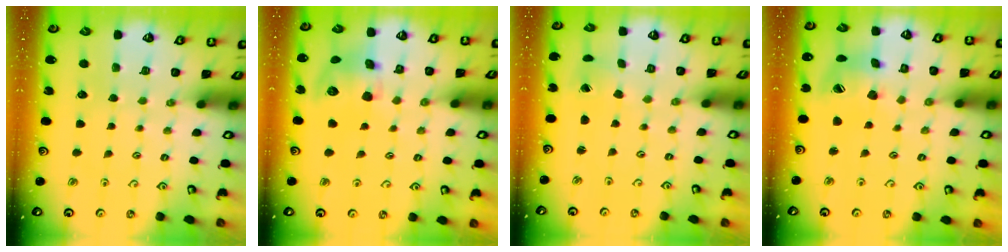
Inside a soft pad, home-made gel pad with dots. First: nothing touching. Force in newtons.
{"total": 11.6, "press": 11.5, "slide": 1.8}
{"total": 1.7, "press": 1.7, "slide": 0.1}
{"total": 13.6, "press": 13.6, "slide": 1.3}